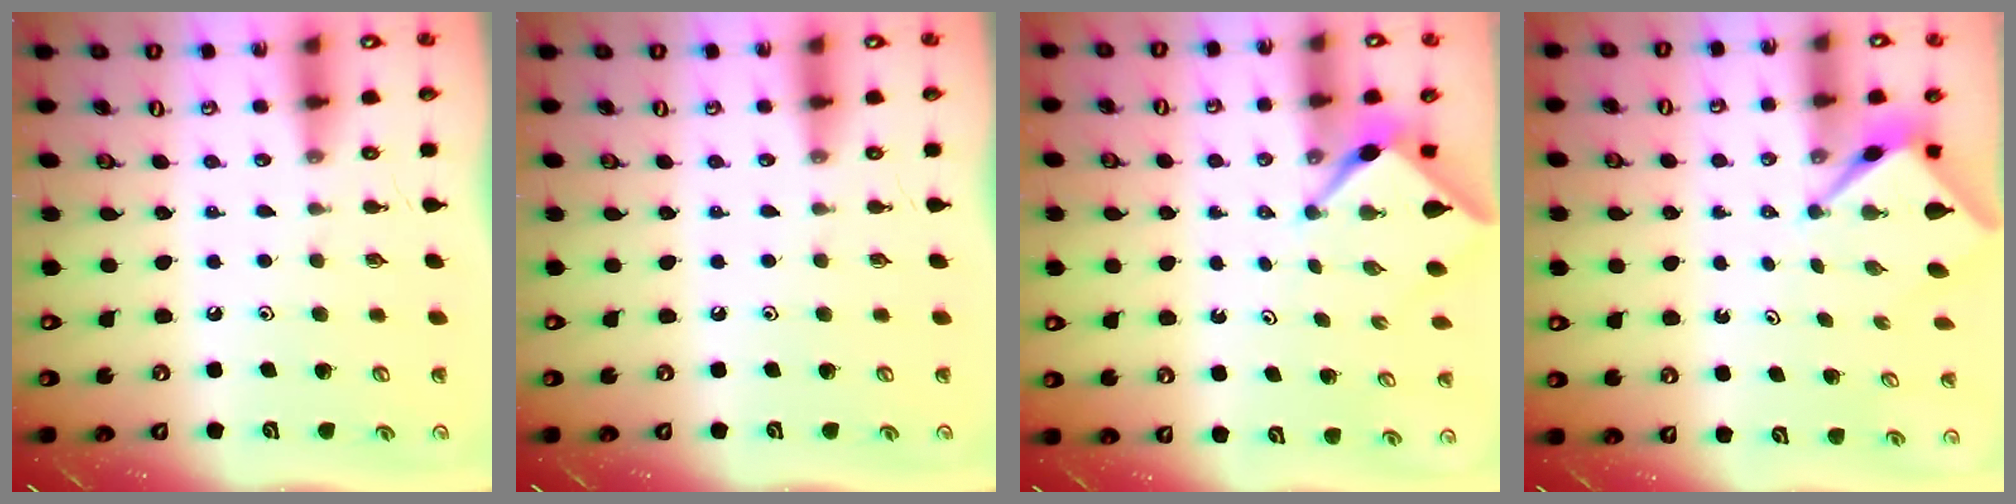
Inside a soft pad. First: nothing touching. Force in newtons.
{"total": 0.0}
{"total": 2.2, "press": 2.2, "slide": 0.2}
{"total": 2.5, "press": 2.5, "slide": 0.2}